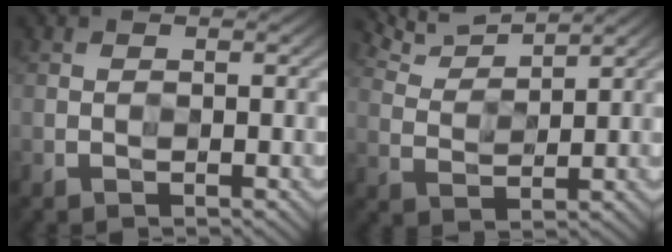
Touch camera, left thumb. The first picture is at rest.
{"total": 5.3, "force": [5.1, 0.7, 1.2], "torque": [-0.042, 0.008, 0.108]}